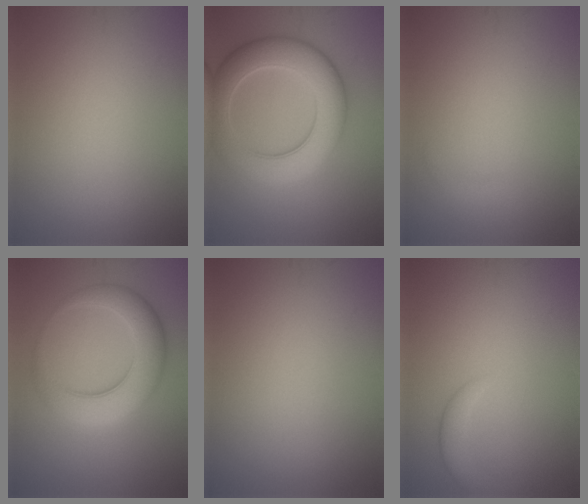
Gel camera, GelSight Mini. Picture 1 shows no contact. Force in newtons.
{"total": 8.4, "press": 8.3, "slide": 0.6}
{"total": 0.5, "press": 0.5, "slide": 0.0}
{"total": 6.5, "press": 6.5, "slide": 0.2}
{"total": 0.0}
{"total": 2.6, "press": 2.6, "slide": 0.2}